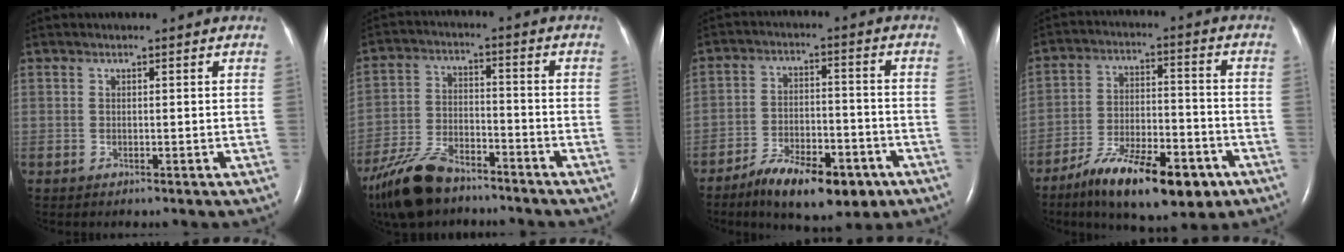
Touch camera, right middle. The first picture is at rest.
{"total": 11.9, "force": [-9.3, 4.4, 5.9], "torque": [-0.124, -0.016, -0.168]}
{"total": 12.2, "force": [-7.8, 4.8, 8.1], "torque": [-0.131, 0.000, -0.120]}
{"total": 15.5, "force": [-9.6, 5.1, 11.1], "torque": [-0.178, -0.007, -0.152]}